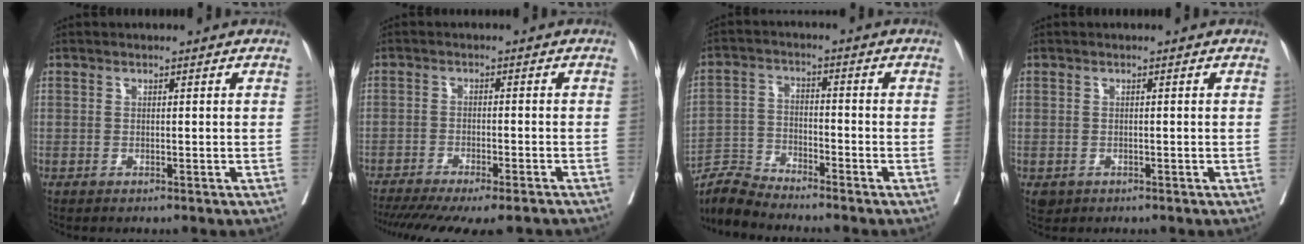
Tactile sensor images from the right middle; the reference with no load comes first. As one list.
[{"total": 16.5, "force": [-13.8, 3.2, 8.5], "torque": [-0.159, -0.029, -0.191]}, {"total": 5.6, "force": [-5.6, -0.2, -0.2], "torque": [-0.003, -0.007, -0.111]}, {"total": 1.3, "force": [-0.6, 1.1, 0.5], "torque": [-0.010, 0.001, -0.001]}]